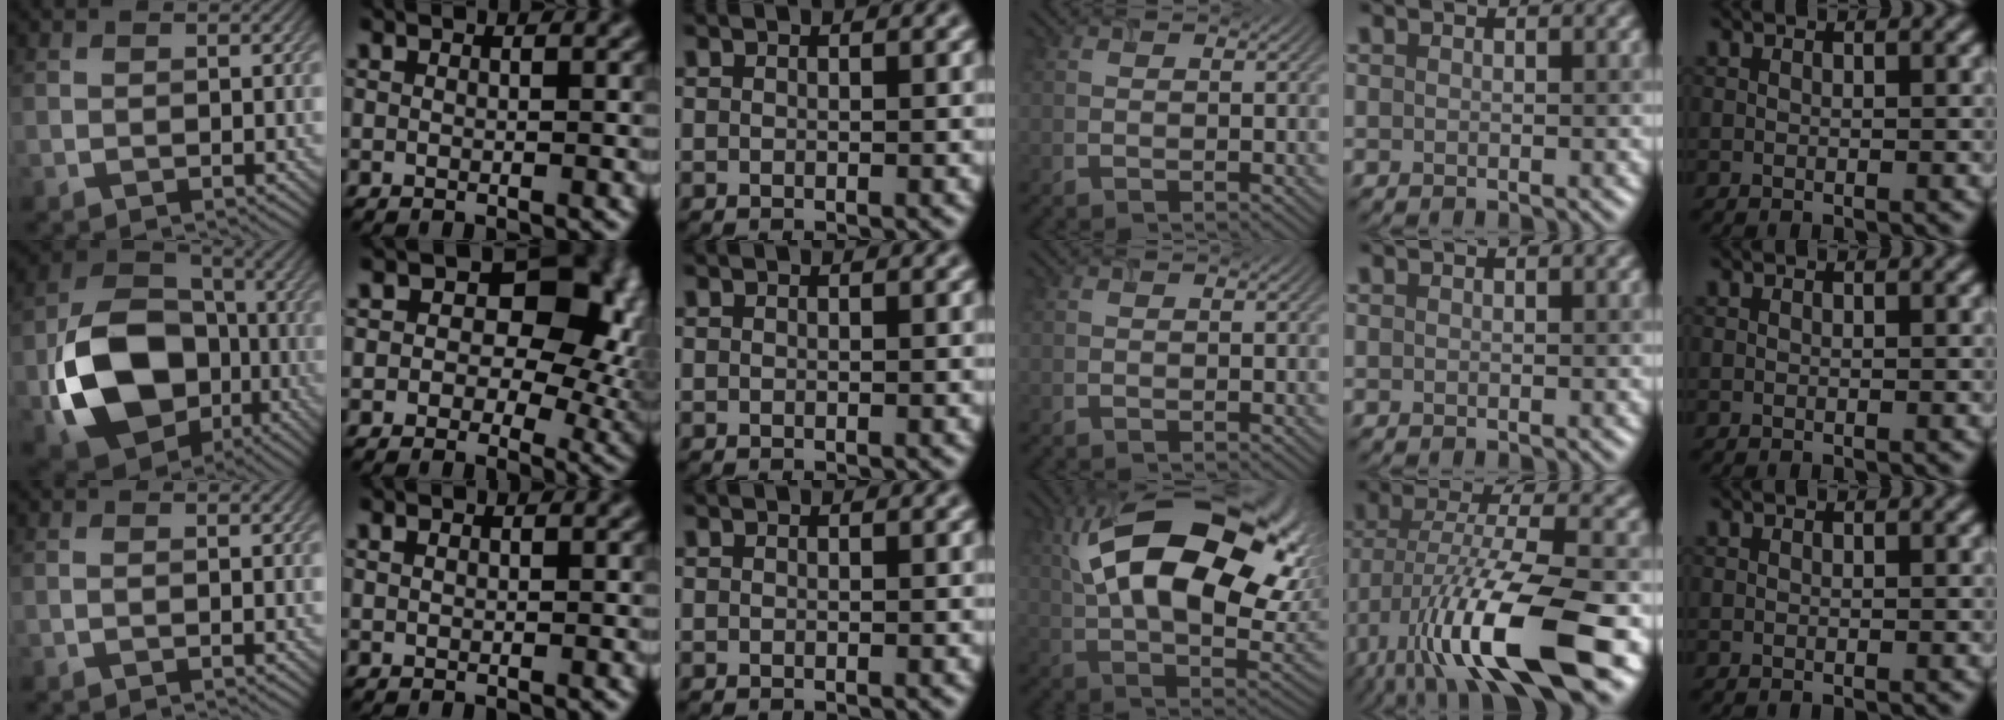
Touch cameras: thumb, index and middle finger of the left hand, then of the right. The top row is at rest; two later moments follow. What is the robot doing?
{"motion": "extract", "object": "airpods case & airpods"}